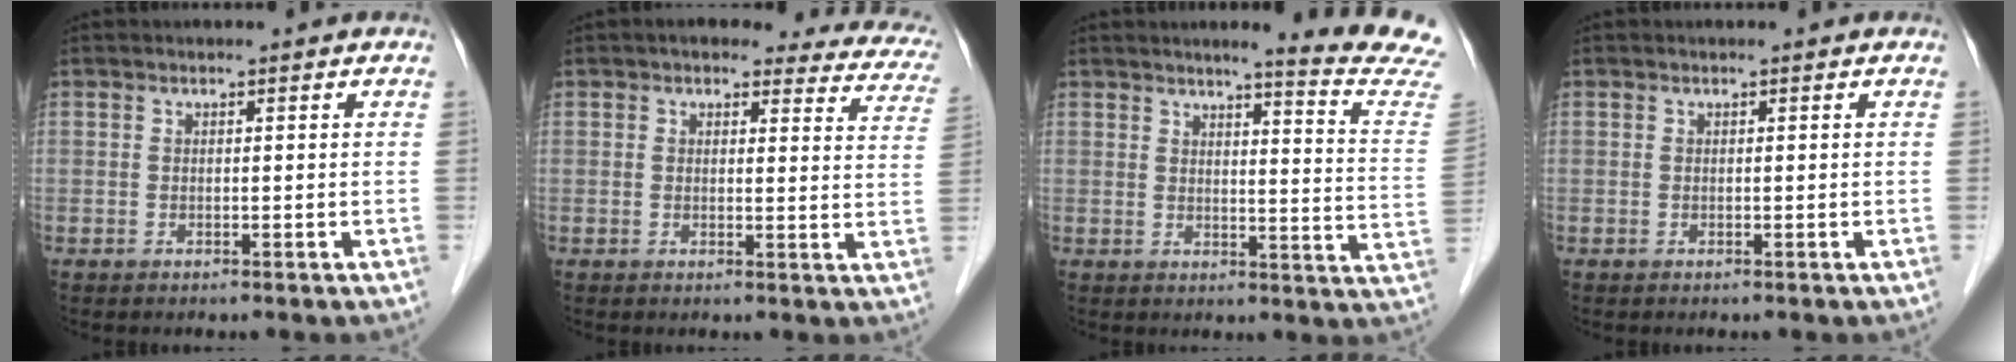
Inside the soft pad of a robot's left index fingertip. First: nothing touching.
{"total": 15.6, "force": [13.7, 5.1, 5.5], "torque": [-0.025, -0.001, 0.124]}
{"total": 13.1, "force": [12.1, -1.8, 4.7], "torque": [-0.057, -0.090, 0.123]}
{"total": 0.0}